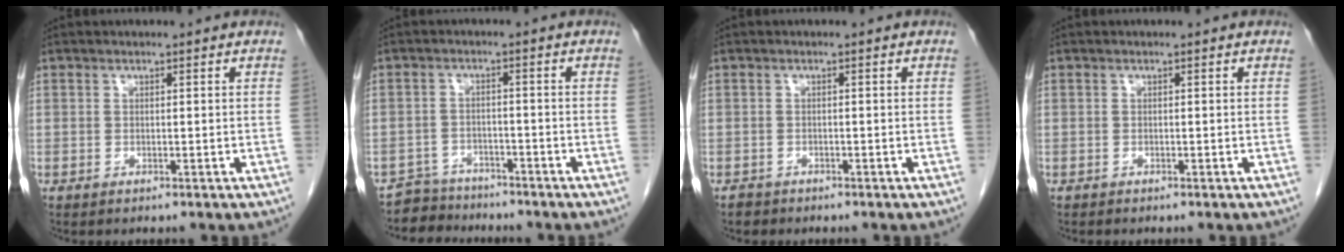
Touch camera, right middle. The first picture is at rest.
{"total": 4.8, "force": [-4.3, 1.8, -1.0], "torque": [0.018, 0.001, -0.076]}
{"total": 1.2, "force": [-1.0, 0.7, 0.0], "torque": [-0.008, 0.001, -0.018]}
{"total": 0.0}